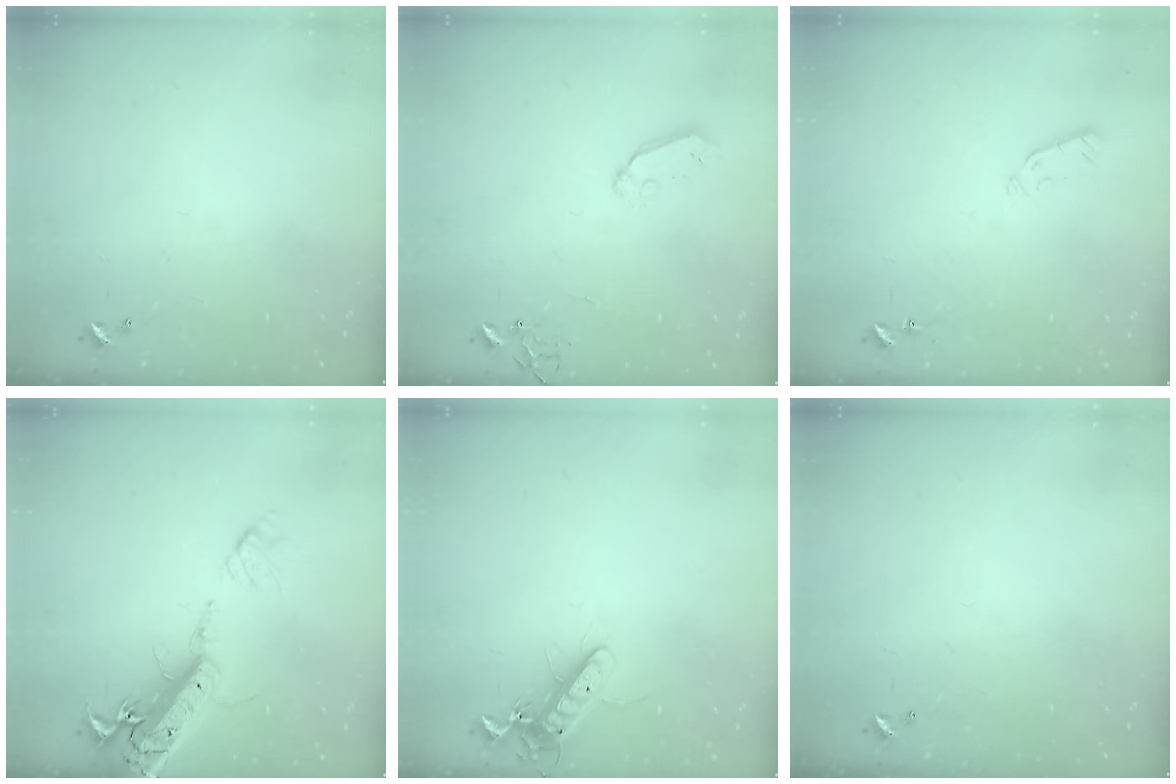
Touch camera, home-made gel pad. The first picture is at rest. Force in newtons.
{"total": 5.6, "press": 5.5, "slide": 1.1}
{"total": 3.0, "press": 2.9, "slide": 0.7}
{"total": 19.9, "press": 19.4, "slide": 4.6}
{"total": 12.2, "press": 12.1, "slide": 1.0}
{"total": 0.0}